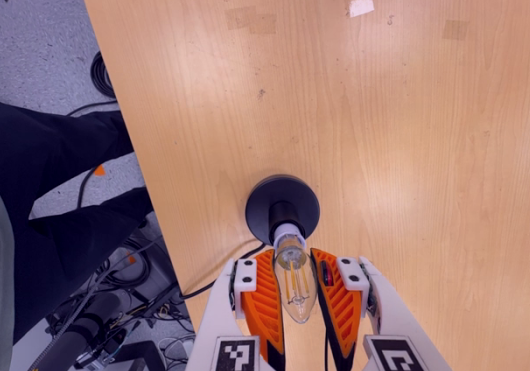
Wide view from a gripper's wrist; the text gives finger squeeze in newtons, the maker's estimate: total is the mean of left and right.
{"total": 19.5, "left": 19.6, "right": 19.4}